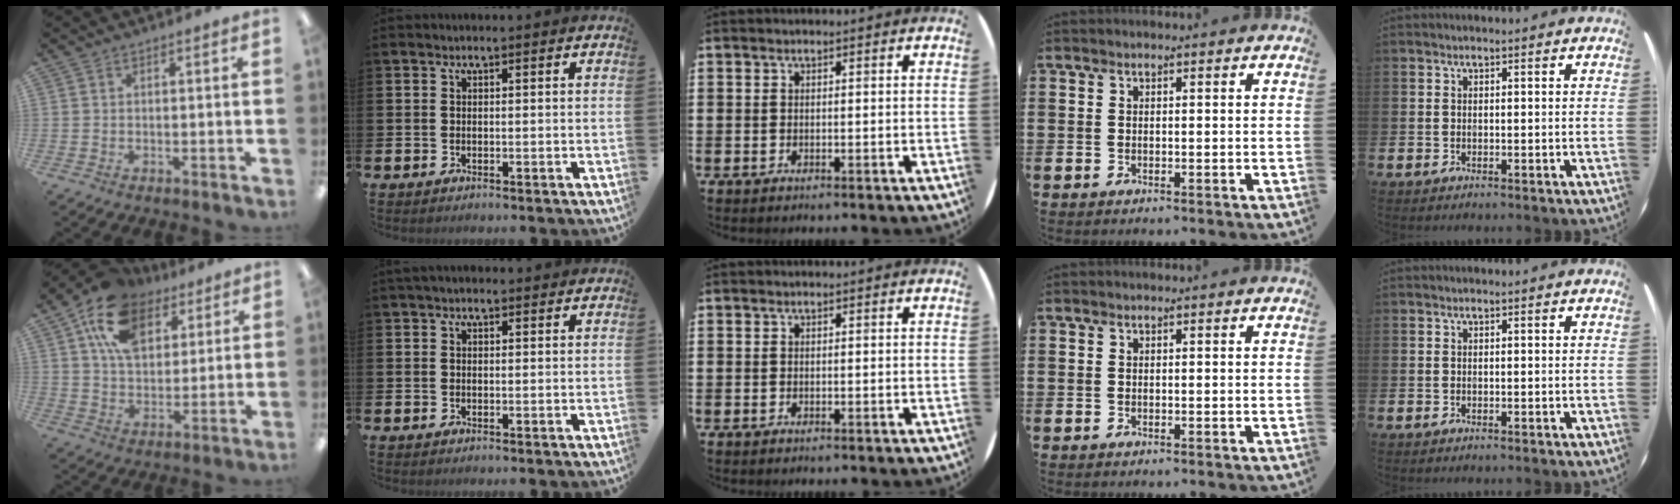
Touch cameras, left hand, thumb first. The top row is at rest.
{"thumb": {"total": 15.0, "force": [8.6, 9.7, 7.5], "torque": [-0.138, -0.026, 0.160]}, "index": {"total": 1.0, "force": [0.8, 0.4, 0.4], "torque": [0.000, 0.003, 0.012]}}